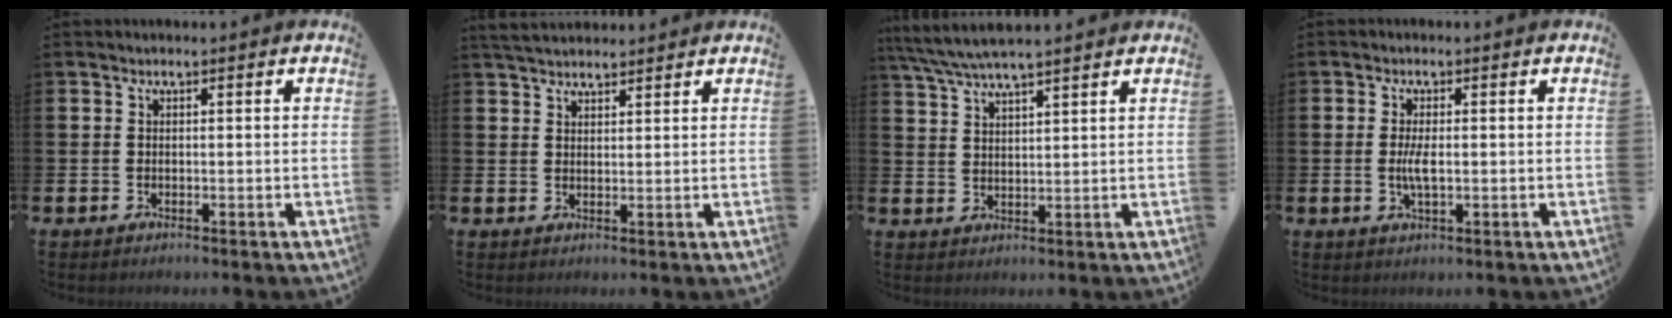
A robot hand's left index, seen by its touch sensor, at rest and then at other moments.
{"total": 3.5, "force": [3.3, 0.9, 0.6], "torque": [-0.012, -0.011, 0.061]}
{"total": 5.5, "force": [5.1, 0.3, 2.1], "torque": [-0.062, -0.016, 0.093]}
{"total": 2.8, "force": [0.0, 0.8, 2.7], "torque": [-0.040, -0.004, -0.003]}